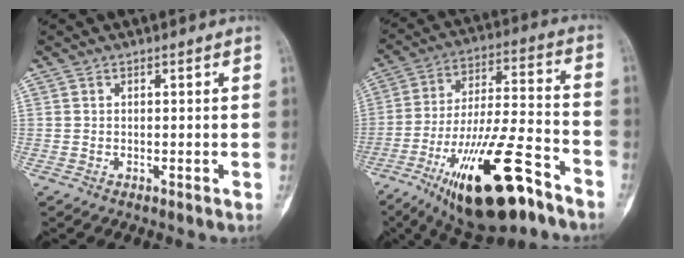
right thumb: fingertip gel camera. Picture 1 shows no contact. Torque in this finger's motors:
{"motor_torque": [1.31, -0.26, 1.88, -0.89, 0.55]}